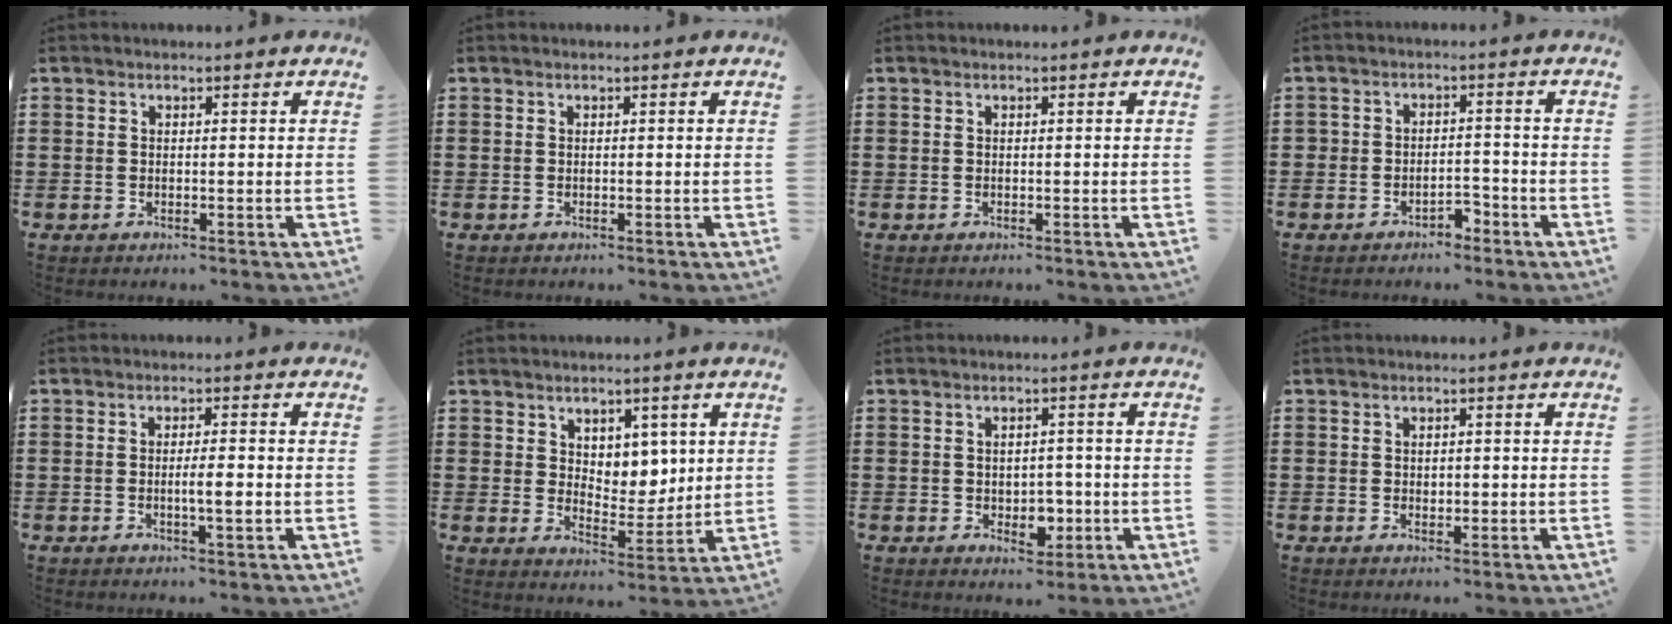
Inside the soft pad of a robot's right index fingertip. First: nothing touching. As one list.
[{"total": 0.0}, {"total": 0.0}, {"total": 2.8, "force": [-2.4, 1.4, 0.6], "torque": [-0.018, 0.007, -0.050]}, {"total": 3.3, "force": [-0.7, 0.4, 3.2], "torque": [-0.055, -0.002, -0.013]}, {"total": 5.1, "force": [3.3, 3.8, 1.1], "torque": [-0.026, -0.006, 0.056]}, {"total": 3.6, "force": [-0.7, 2.7, 2.3], "torque": [-0.041, 0.003, -0.016]}, {"total": 0.9, "force": [0.1, 0.7, 0.5], "torque": [-0.011, 0.005, 0.001]}]